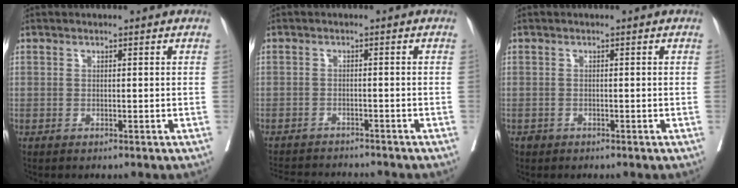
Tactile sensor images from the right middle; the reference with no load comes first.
{"total": 9.1, "force": [-8.7, 1.5, 2.1], "torque": [-0.036, 0.002, -0.121]}
{"total": 0.9, "force": [-0.5, 0.7, 0.0], "torque": [-0.003, 0.003, -0.008]}